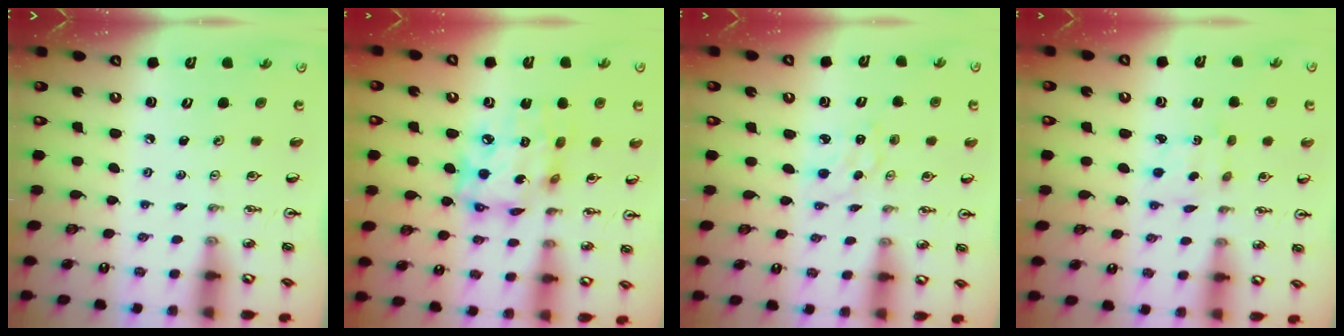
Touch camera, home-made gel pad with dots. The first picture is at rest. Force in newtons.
{"total": 14.3, "press": 14.3, "slide": 1.5}
{"total": 1.5, "press": 1.4, "slide": 0.4}
{"total": 2.7, "press": 2.7, "slide": 0.5}